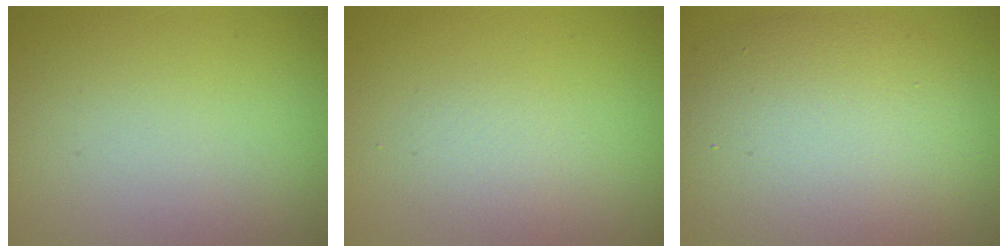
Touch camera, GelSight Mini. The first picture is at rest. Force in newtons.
{"total": 1.4, "press": 1.4, "slide": 0.0}
{"total": 9.8, "press": 9.8, "slide": 0.3}